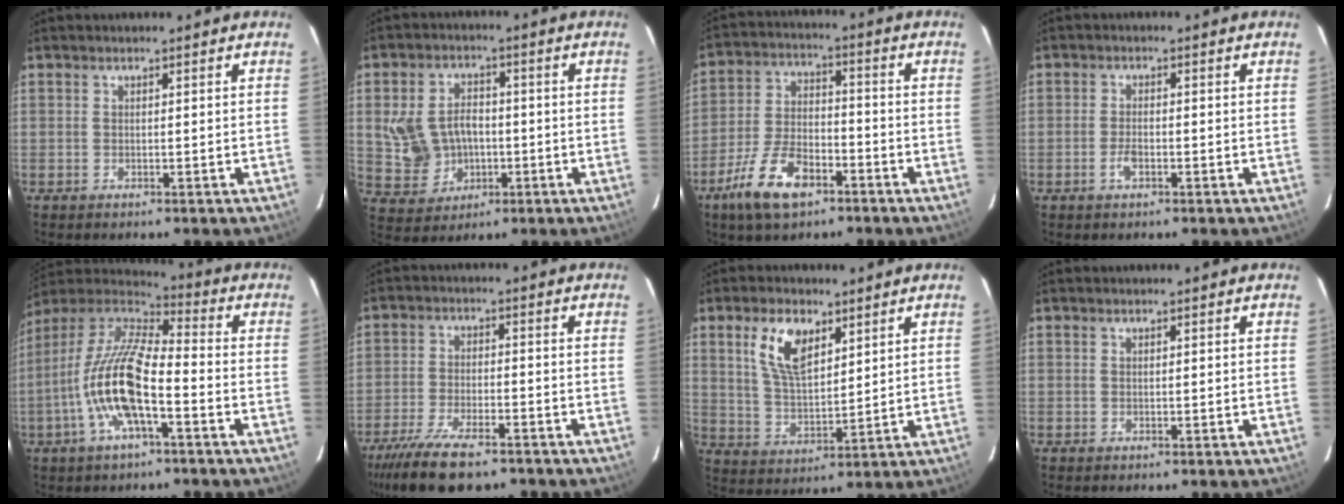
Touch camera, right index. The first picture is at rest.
{"total": 10.1, "force": [-0.7, 8.2, 5.8], "torque": [-0.133, 0.014, 0.010]}
{"total": 12.1, "force": [-7.3, 5.4, 8.0], "torque": [-0.176, -0.002, -0.135]}
{"total": 2.5, "force": [-1.2, 1.1, 1.9], "torque": [-0.042, 0.000, -0.023]}
{"total": 15.9, "force": [-5.4, 4.9, 14.2], "torque": [-0.280, -0.004, -0.109]}
{"total": 13.8, "force": [-10.3, 4.4, 7.9], "torque": [-0.181, -0.033, -0.181]}
{"total": 9.6, "force": [4.7, 4.7, 6.9], "torque": [-0.133, 0.010, 0.099]}
{"total": 0.0}